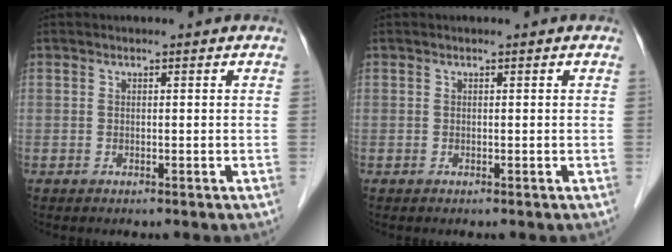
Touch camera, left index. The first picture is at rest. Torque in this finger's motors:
{"motor_torque": [0.00, 0.00, 0.00, 0.00]}